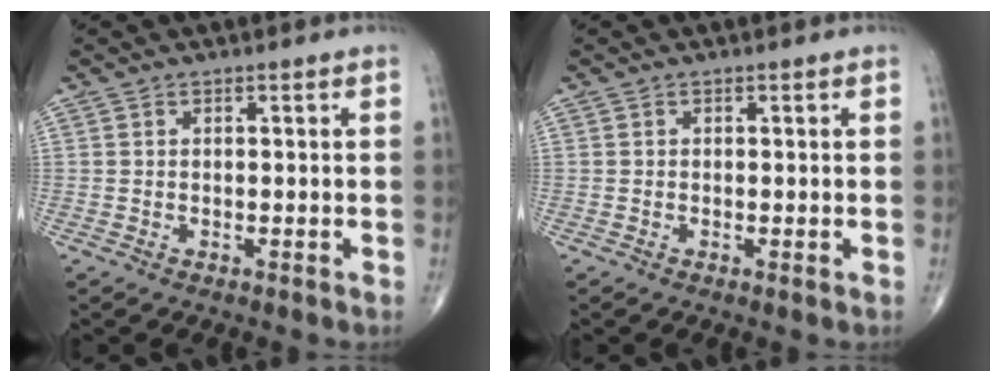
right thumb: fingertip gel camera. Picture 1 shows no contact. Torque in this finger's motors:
{"motor_torque": [-0.49, 0.29, 0.07, 0.18, -0.03]}